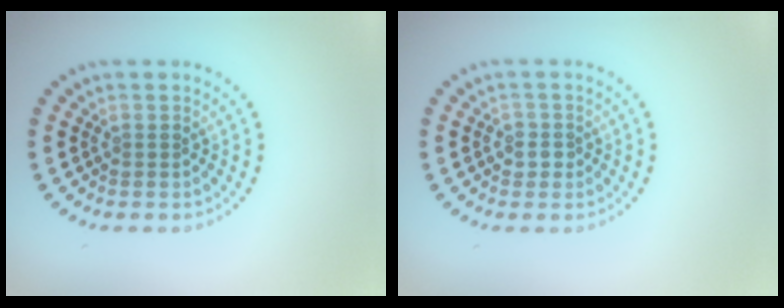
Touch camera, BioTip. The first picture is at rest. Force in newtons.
{"total": 1.4, "press": 1.2, "slide": 0.7}